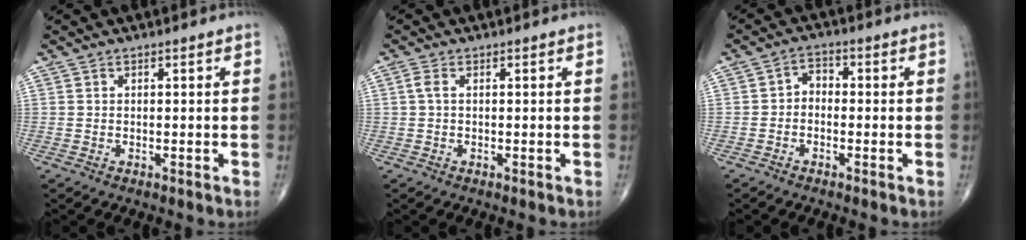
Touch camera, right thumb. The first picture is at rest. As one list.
[{"total": 3.0, "force": [0.3, 1.4, 2.6], "torque": [-0.068, 0.009, 0.004]}, {"total": 2.8, "force": [-0.8, 2.1, 1.7], "torque": [-0.009, 0.017, -0.030]}]